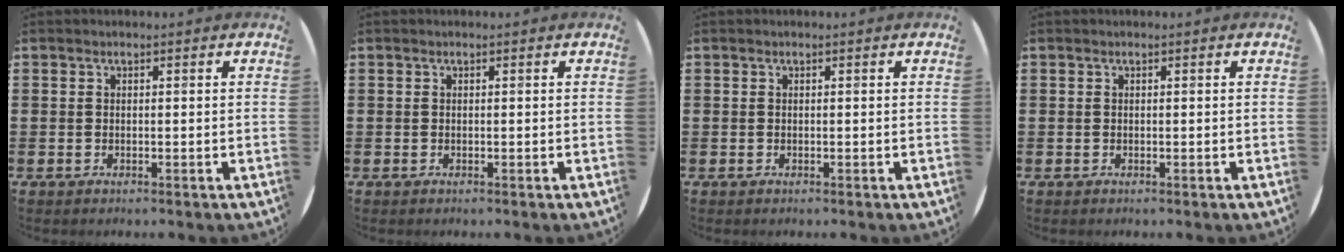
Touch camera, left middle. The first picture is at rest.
{"total": 0.0}
{"total": 0.0}
{"total": 0.0}